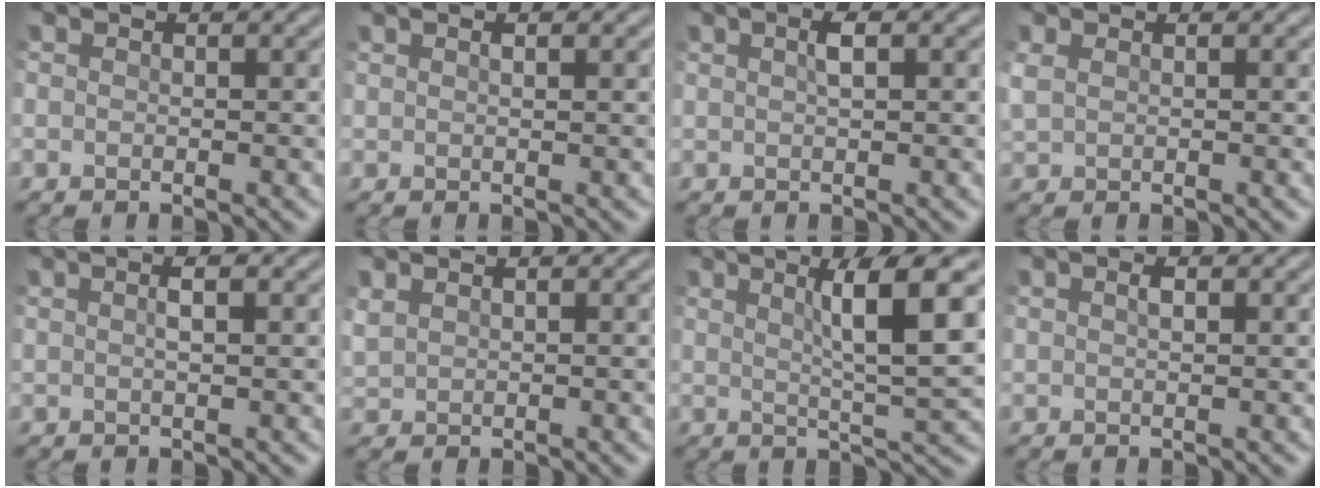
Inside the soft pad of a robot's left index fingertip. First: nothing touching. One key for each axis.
{"total": 1.0, "fx": 0.6, "fy": 0.3, "fz": 0.8, "tx": -0.012, "ty": 0.000, "tz": 0.008}
{"total": 1.4, "fx": 0.5, "fy": 0.4, "fz": 1.3, "tx": -0.026, "ty": 0.004, "tz": 0.008}
{"total": 1.3, "fx": 0.6, "fy": 0.7, "fz": 0.9, "tx": -0.028, "ty": 0.001, "tz": 0.014}
{"total": 2.5, "fx": 1.1, "fy": 0.8, "fz": 2.1, "tx": -0.017, "ty": 0.003, "tz": -0.002}
{"total": 1.2, "fx": 0.9, "fy": 0.6, "fz": 0.5, "tx": -0.020, "ty": 0.003, "tz": 0.024}
{"total": 7.1, "fx": 2.5, "fy": 1.0, "fz": 6.6, "tx": -0.093, "ty": 0.003, "tz": 0.039}
{"total": 1.0, "fx": 0.4, "fy": 0.3, "fz": 0.8, "tx": -0.018, "ty": 0.002, "tz": 0.007}